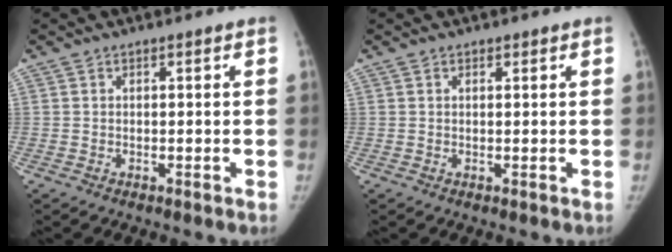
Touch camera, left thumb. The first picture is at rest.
{"total": 0.6, "force": [0.3, 0.3, 0.3], "torque": [-0.003, -0.001, 0.003]}